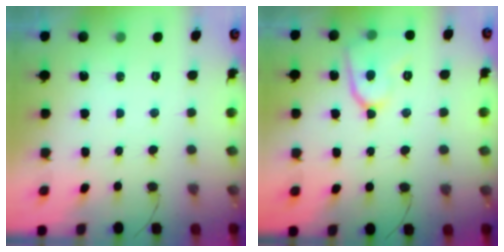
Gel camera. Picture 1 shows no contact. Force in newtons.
{"total": 10.8, "press": 10.7, "slide": 1.3}